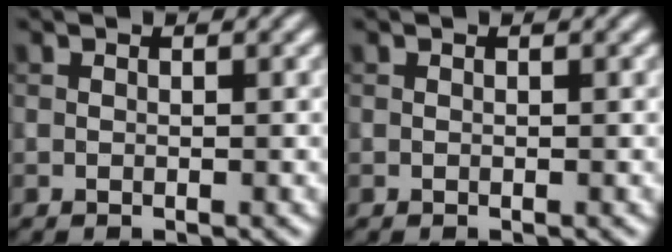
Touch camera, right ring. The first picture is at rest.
{"total": 0.0}